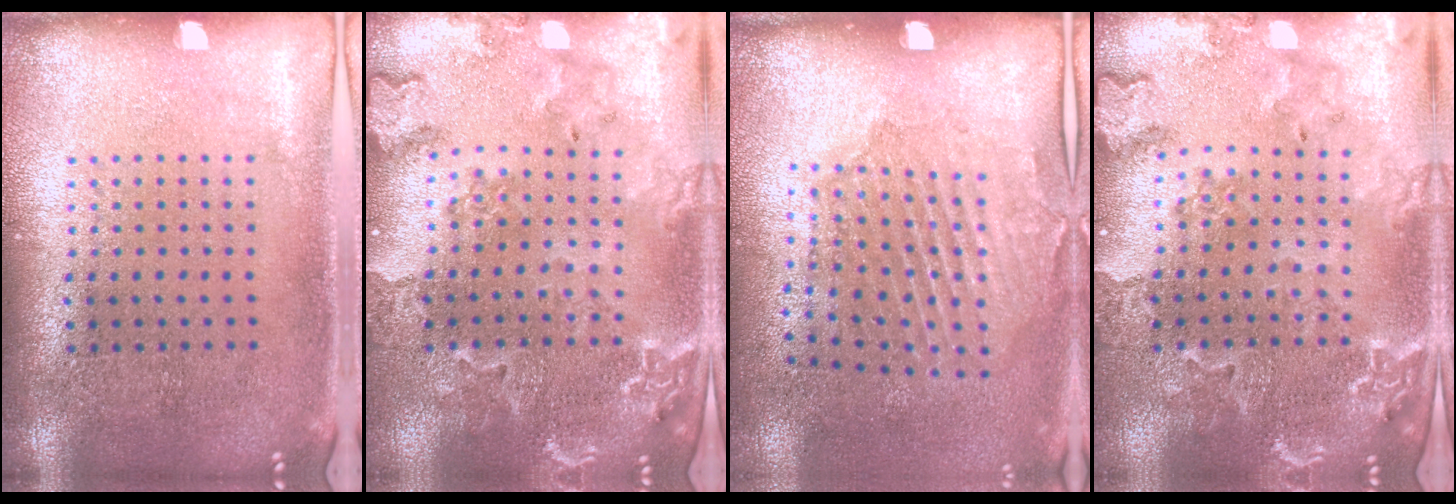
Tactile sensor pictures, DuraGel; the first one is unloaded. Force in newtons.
{"total": 1.8, "press": 1.8, "slide": 0.2}
{"total": 1.8, "press": 1.3, "slide": 1.2}
{"total": 1.8, "press": 1.8, "slide": 0.2}